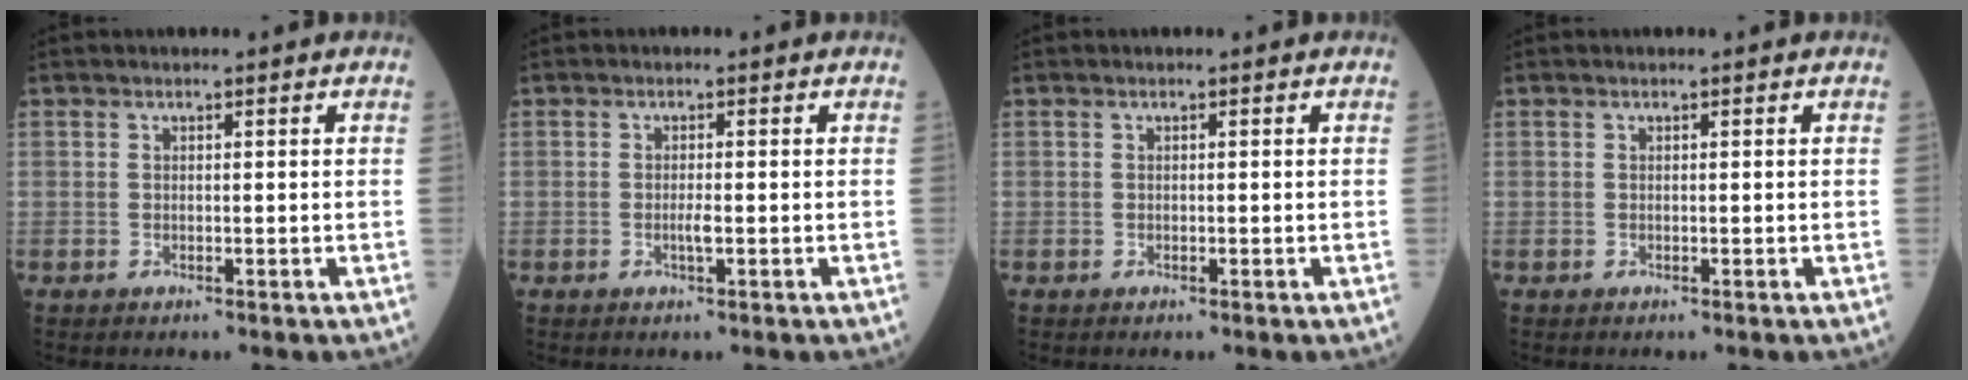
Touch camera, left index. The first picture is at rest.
{"total": 1.4, "force": [-0.4, 0.0, 1.3], "torque": [-0.028, -0.002, -0.007]}
{"total": 0.0}
{"total": 0.0}